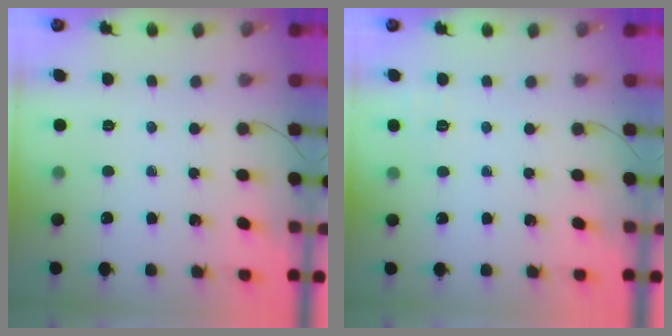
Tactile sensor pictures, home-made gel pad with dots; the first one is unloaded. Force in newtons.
{"total": 1.6, "press": 0.1, "slide": 1.6}